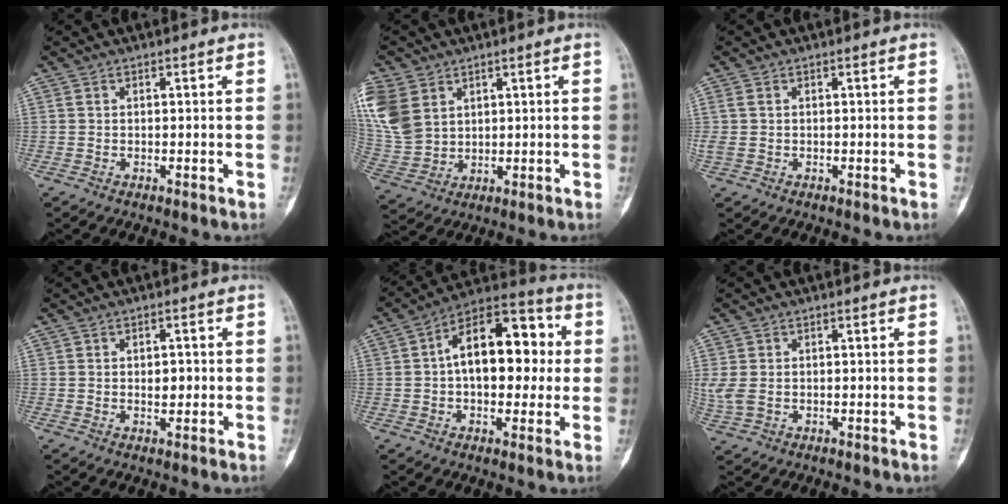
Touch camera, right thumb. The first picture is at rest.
{"total": 14.2, "force": [5.6, 10.6, 7.7], "torque": [-0.192, -0.003, 0.124]}
{"total": 2.7, "force": [0.2, 1.8, 2.0], "torque": [-0.079, 0.005, 0.006]}
{"total": 2.7, "force": [0.1, 1.6, 2.2], "torque": [-0.023, 0.000, 0.002]}
{"total": 17.6, "force": [1.8, 10.2, 14.3], "torque": [-0.180, 0.037, 0.019]}
{"total": 3.8, "force": [0.0, 2.8, 2.6], "torque": [-0.076, 0.003, 0.005]}